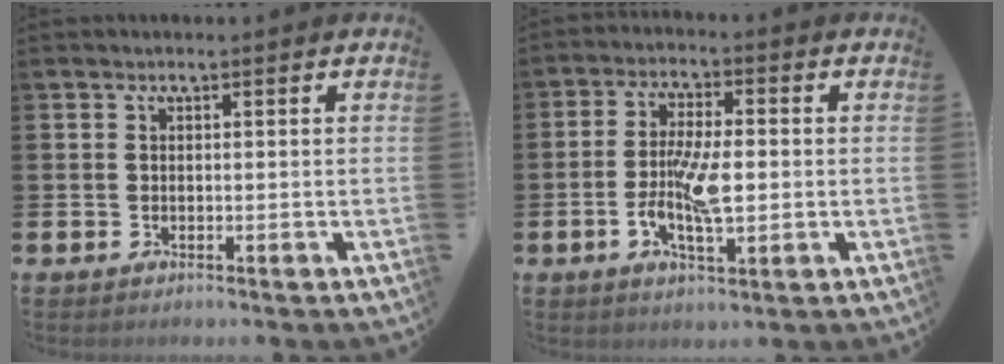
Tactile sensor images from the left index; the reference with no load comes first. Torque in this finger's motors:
{"motor_torque": [1.28, 0.86, 0.34, 0.21]}